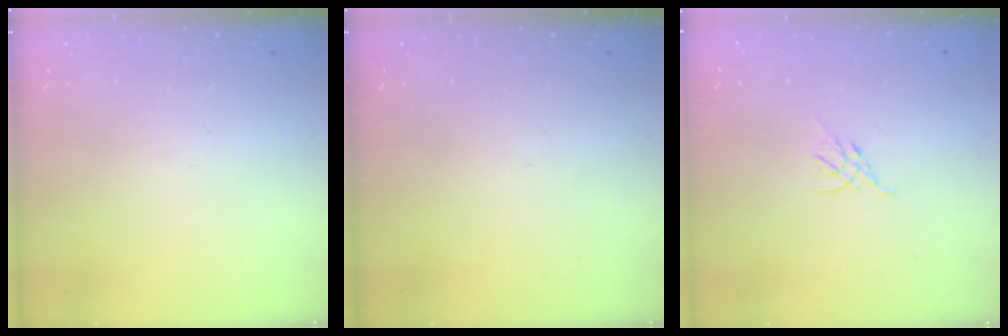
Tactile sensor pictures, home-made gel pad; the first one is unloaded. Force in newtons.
{"total": 0.0}
{"total": 2.7, "press": 2.6, "slide": 0.7}